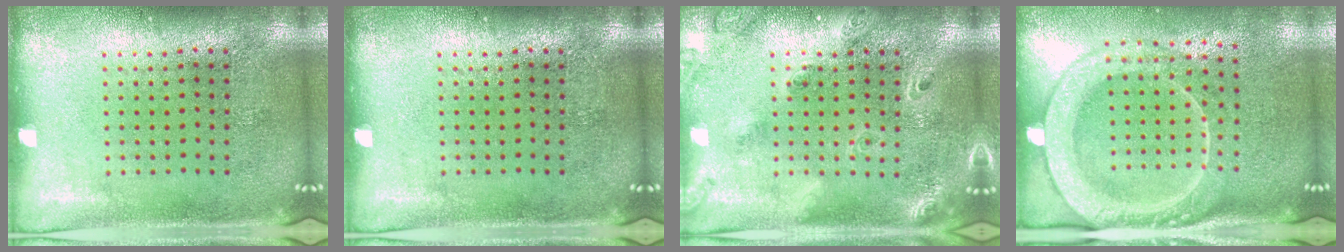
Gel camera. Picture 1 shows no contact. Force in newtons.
{"total": 0.0}
{"total": 2.0, "press": 1.7, "slide": 0.9}
{"total": 2.4, "press": 2.2, "slide": 1.1}